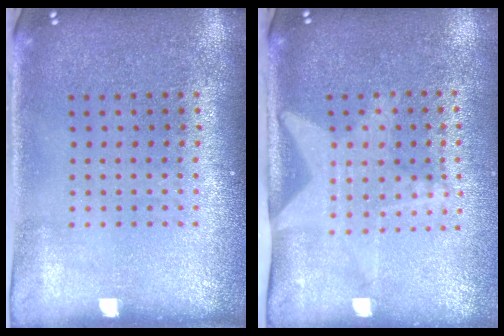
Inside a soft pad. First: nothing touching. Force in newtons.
{"total": 1.5, "press": 1.4, "slide": 0.5}